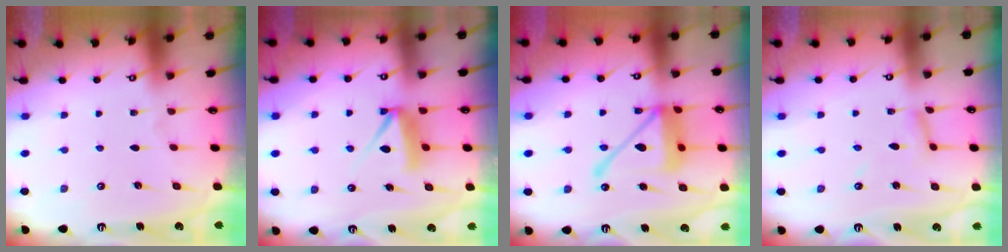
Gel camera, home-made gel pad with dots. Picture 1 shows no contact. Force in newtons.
{"total": 7.1, "press": 7.0, "slide": 0.8}
{"total": 15.7, "press": 15.6, "slide": 2.0}
{"total": 4.2, "press": 4.2, "slide": 0.3}